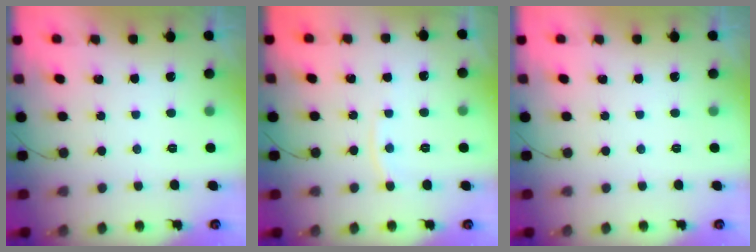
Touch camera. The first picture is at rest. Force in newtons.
{"total": 4.7, "press": 4.7, "slide": 0.4}
{"total": 0.0}